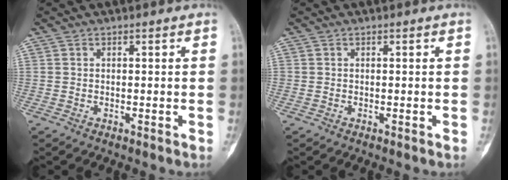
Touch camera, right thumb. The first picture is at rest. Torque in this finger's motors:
{"motor_torque": [-0.06, -0.09, 0.14, -0.01, 0.01]}